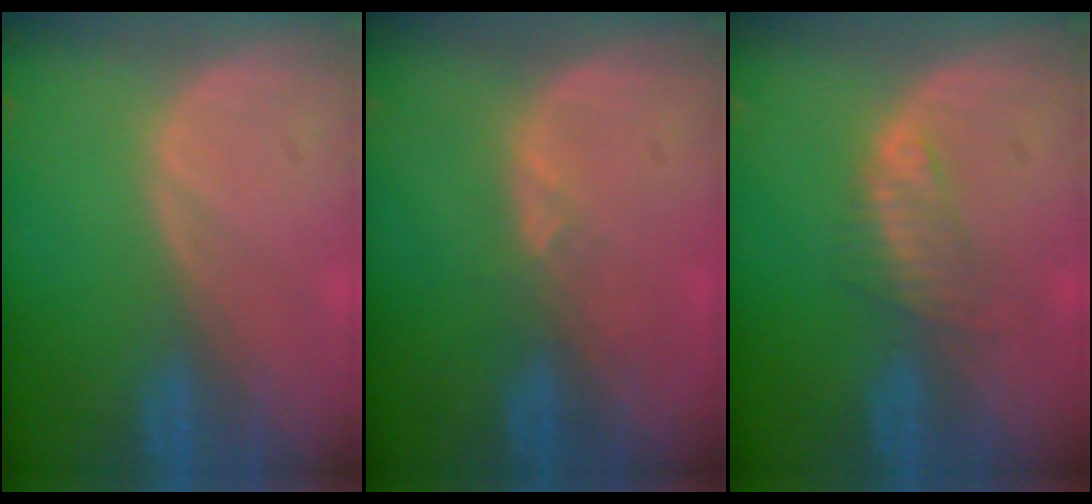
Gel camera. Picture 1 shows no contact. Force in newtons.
{"total": 0.9, "press": 0.9, "slide": 0.3}
{"total": 2.5, "press": 2.4, "slide": 0.3}